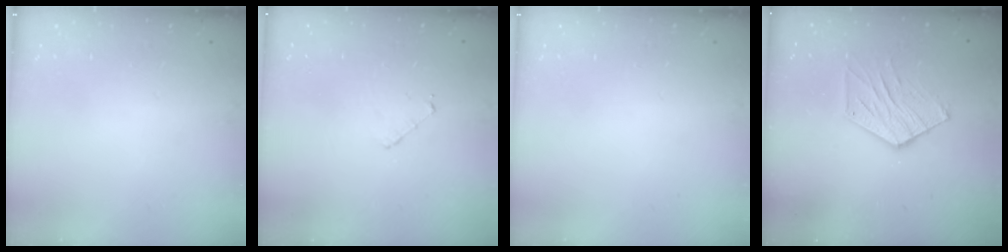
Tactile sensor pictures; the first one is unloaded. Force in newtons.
{"total": 3.0, "press": 3.0, "slide": 0.3}
{"total": 0.0}
{"total": 10.1, "press": 10.1, "slide": 0.9}